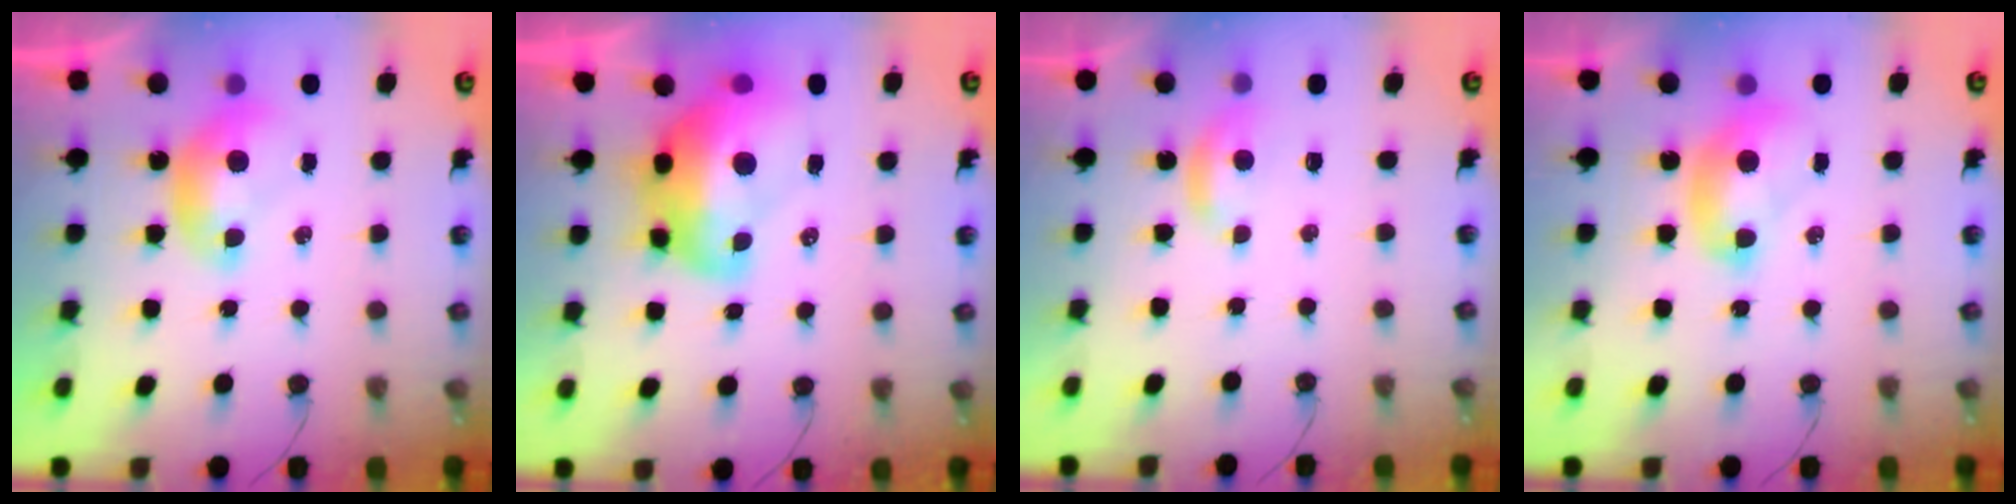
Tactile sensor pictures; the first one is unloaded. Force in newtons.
{"total": 10.7, "press": 10.6, "slide": 1.3}
{"total": 2.6, "press": 2.6, "slide": 0.4}
{"total": 2.0, "press": 2.0, "slide": 0.2}